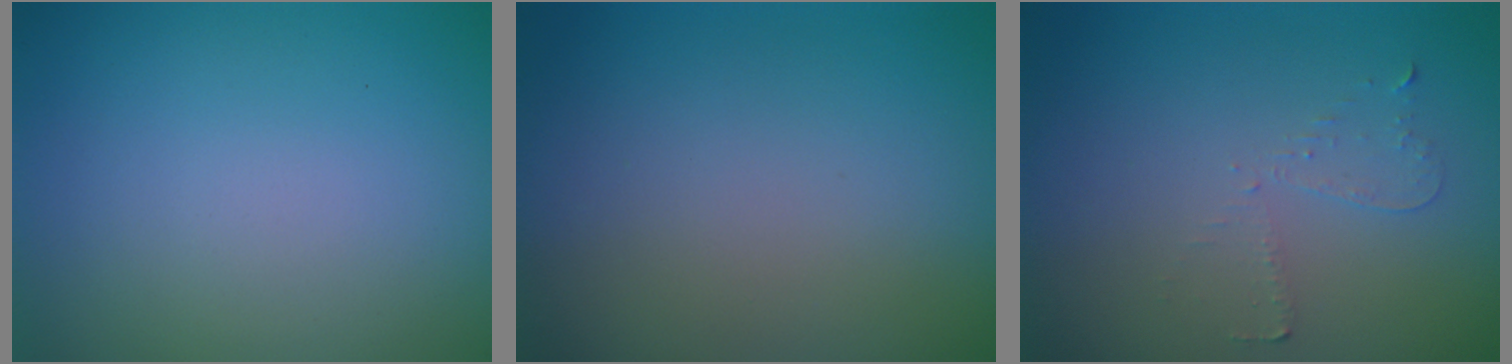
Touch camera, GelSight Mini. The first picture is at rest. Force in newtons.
{"total": 0.0}
{"total": 0.9, "press": 0.8, "slide": 0.4}